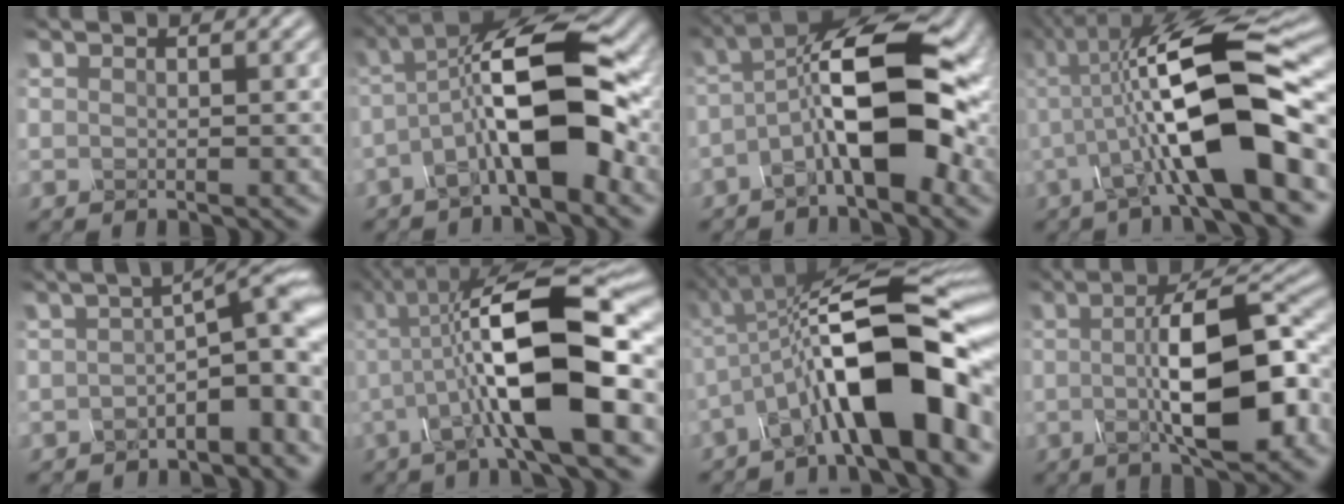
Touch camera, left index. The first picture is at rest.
{"total": 9.3, "force": [-1.9, 2.8, 8.7], "torque": [-0.151, 0.023, -0.039]}
{"total": 10.5, "force": [-1.6, 3.9, 9.7], "torque": [-0.162, 0.025, -0.038]}
{"total": 12.6, "force": [-0.9, 3.4, 12.0], "torque": [-0.205, 0.018, -0.026]}
{"total": 6.5, "force": [-1.8, 2.2, 5.9], "torque": [-0.067, 0.017, -0.036]}
{"total": 12.5, "force": [-1.0, 3.6, 11.9], "torque": [-0.199, 0.016, -0.029]}
{"total": 12.6, "force": [-3.7, 3.8, 11.4], "torque": [-0.180, 0.011, -0.069]}
{"total": 10.9, "force": [-0.7, 3.4, 10.4], "torque": [-0.158, 0.002, -0.011]}